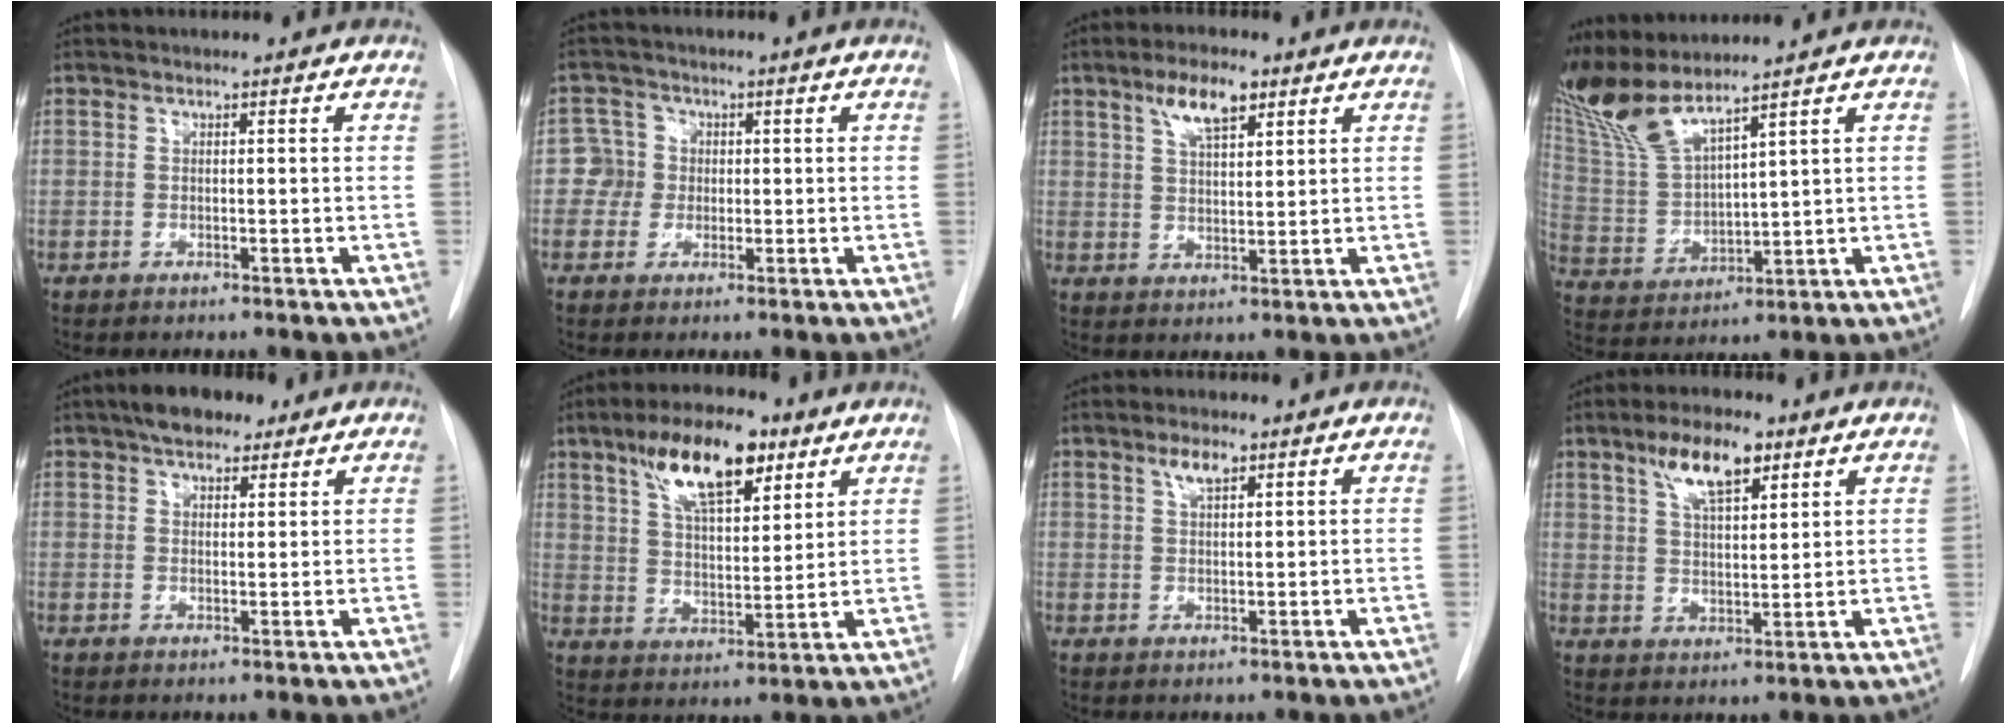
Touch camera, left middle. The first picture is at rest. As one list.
[{"total": 3.5, "force": [-0.1, 3.5, 0.0], "torque": [0.014, 0.014, -0.004]}, {"total": 6.2, "force": [3.6, 1.9, 4.6], "torque": [-0.088, 0.009, 0.064]}, {"total": 9.3, "force": [8.1, 0.0, 4.7], "torque": [-0.115, -0.003, 0.175]}, {"total": 6.1, "force": [4.3, 2.7, 3.4], "torque": [-0.054, 0.017, 0.068]}, {"total": 13.1, "force": [7.7, 4.3, 9.6], "torque": [-0.168, 0.013, 0.136]}, {"total": 2.7, "force": [1.7, 0.8, 1.9], "torque": [-0.039, 0.003, 0.032]}, {"total": 8.1, "force": [4.8, 2.5, 6.1], "torque": [-0.113, 0.009, 0.086]}]